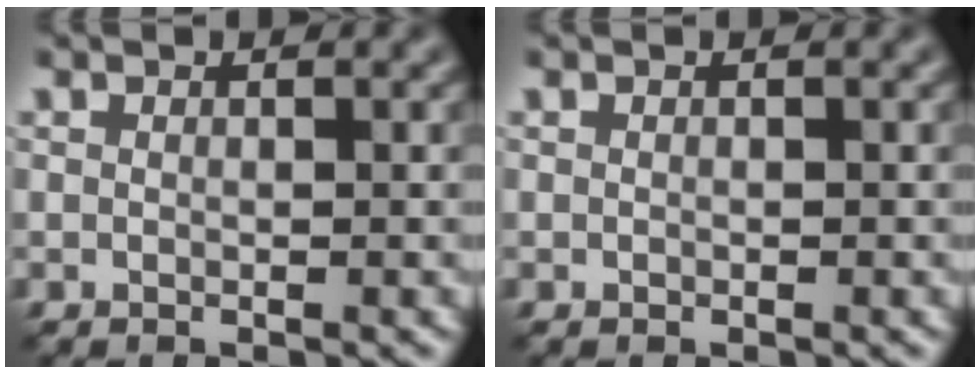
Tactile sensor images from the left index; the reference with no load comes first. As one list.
[{"total": 0.0}]